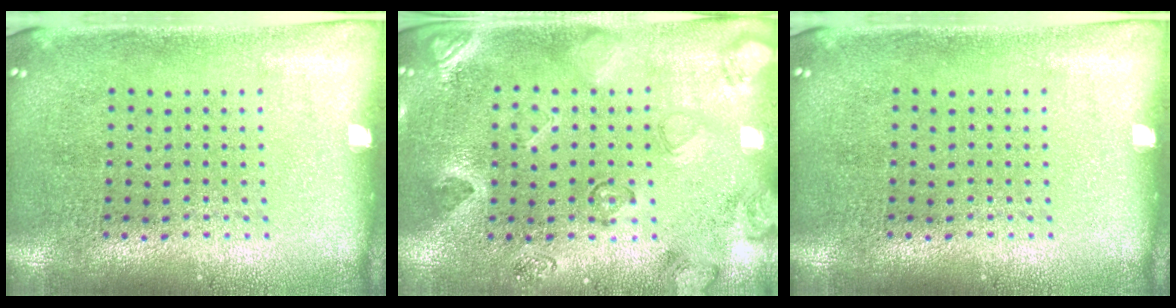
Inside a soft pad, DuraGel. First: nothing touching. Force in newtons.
{"total": 2.3, "press": 1.9, "slide": 1.3}
{"total": 0.0}